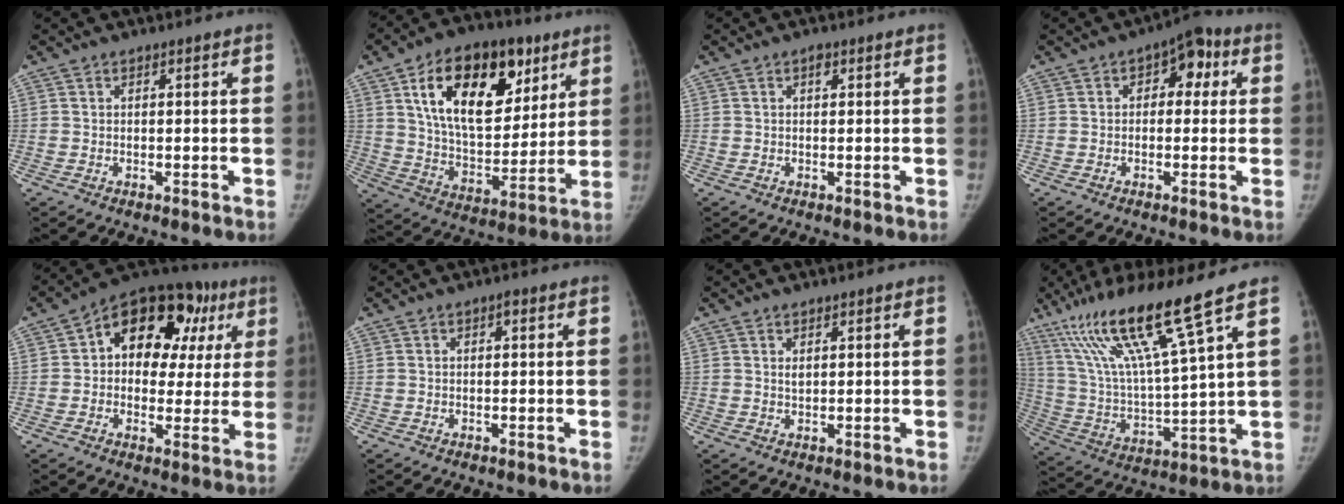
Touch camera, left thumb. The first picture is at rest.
{"total": 23.9, "force": [10.5, 13.6, 16.6], "torque": [-0.228, -0.026, 0.175]}
{"total": 1.2, "force": [0.5, 0.7, 0.8], "torque": [-0.008, 0.001, 0.005]}
{"total": 6.6, "force": [1.6, 4.0, 5.0], "torque": [-0.023, 0.014, 0.010]}
{"total": 19.8, "force": [6.2, 13.4, 13.3], "torque": [-0.118, 0.031, 0.082]}
{"total": 0.7, "force": [0.2, 0.3, 0.6], "torque": [-0.004, 0.003, 0.000]}
{"total": 1.2, "force": [0.6, 0.6, 0.8], "torque": [-0.005, -0.004, 0.013]}
{"total": 18.6, "force": [11.8, 0.1, 14.5], "torque": [-0.262, -0.053, 0.221]}